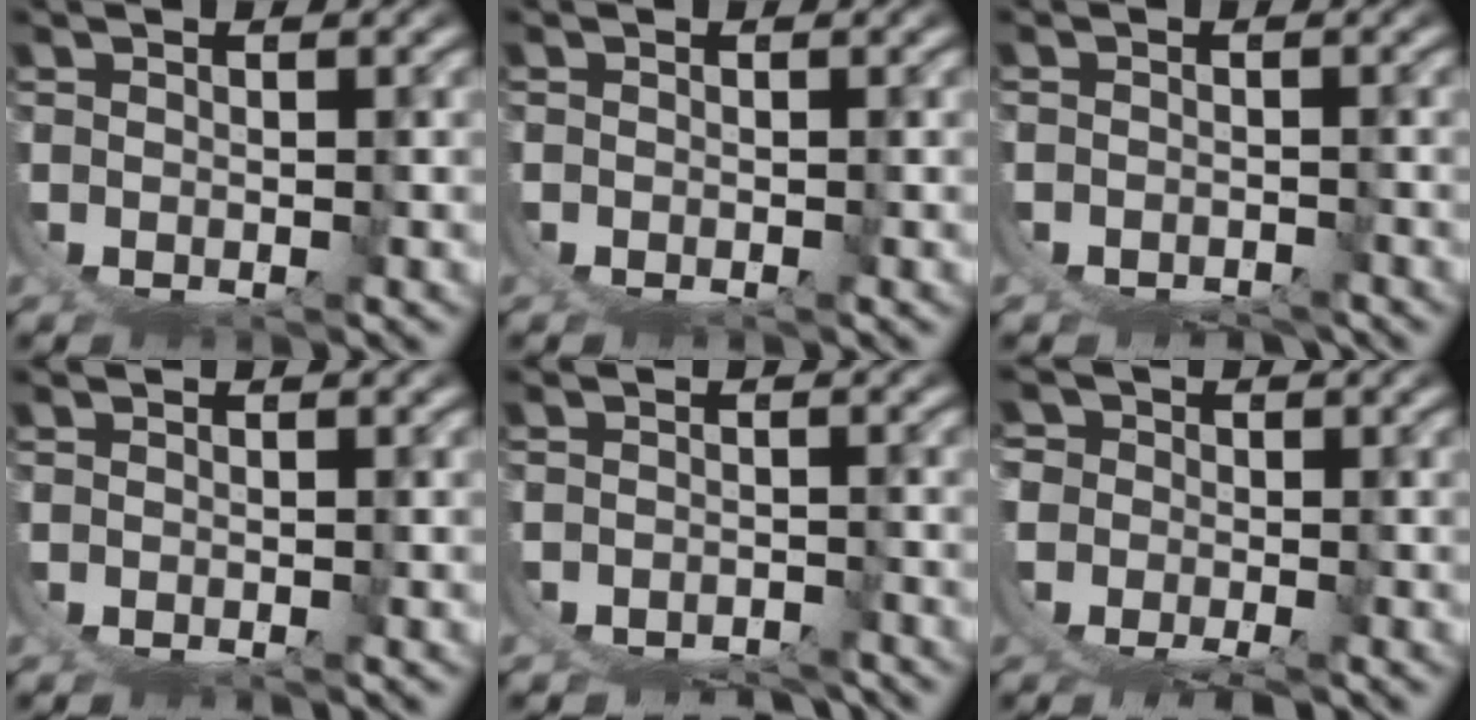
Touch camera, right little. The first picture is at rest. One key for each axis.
{"total": 1.1, "fx": -0.9, "fy": 0.6, "fz": 0.3, "tx": -0.001, "ty": -0.008, "tz": -0.014}
{"total": 3.7, "fx": -3.5, "fy": 0.9, "fz": 0.7, "tx": -0.005, "ty": -0.022, "tz": -0.051}
{"total": 0.9, "fx": -0.7, "fy": 0.4, "fz": 0.1, "tx": 0.002, "ty": -0.006, "tz": -0.013}
{"total": 4.8, "fx": -4.6, "fy": 0.8, "fz": 0.8, "tx": -0.004, "ty": -0.025, "tz": -0.069}
{"total": 9.1, "fx": -3.0, "fy": 7.6, "fz": 3.9, "tx": -0.088, "ty": -0.039, "tz": -0.050}